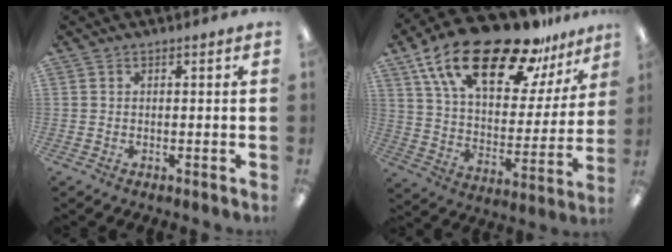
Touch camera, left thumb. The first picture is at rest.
{"total": 25.4, "force": [17.6, 9.9, 15.4], "torque": [-0.262, -0.106, 0.301]}